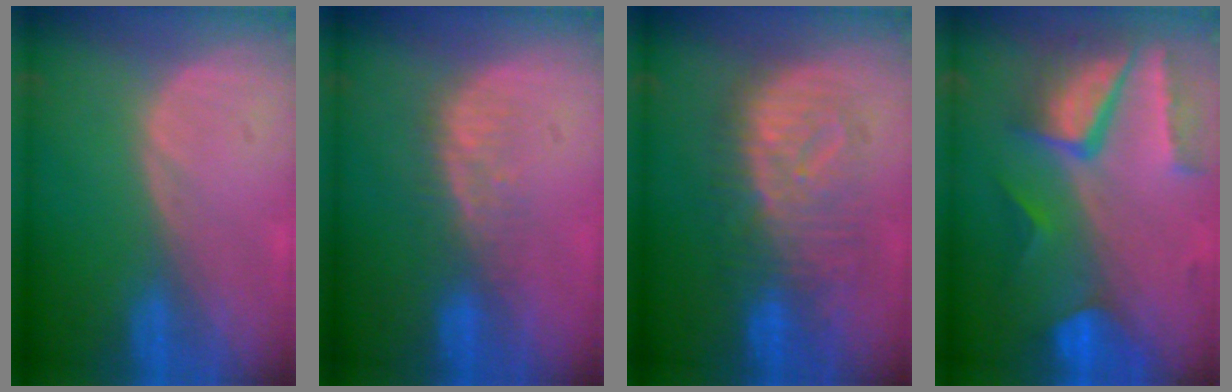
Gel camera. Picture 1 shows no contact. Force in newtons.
{"total": 4.1, "press": 3.7, "slide": 1.8}
{"total": 8.9, "press": 8.9, "slide": 0.3}
{"total": 10.5, "press": 8.9, "slide": 5.6}